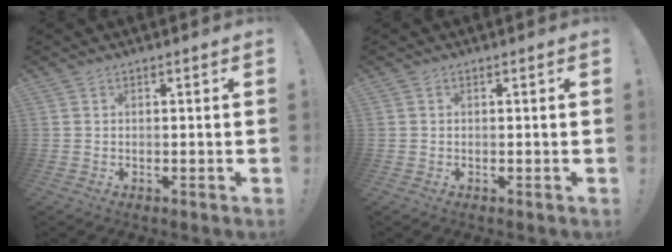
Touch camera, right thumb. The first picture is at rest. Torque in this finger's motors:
{"motor_torque": [-0.13, -0.22, -0.24, 0.35, 0.10]}